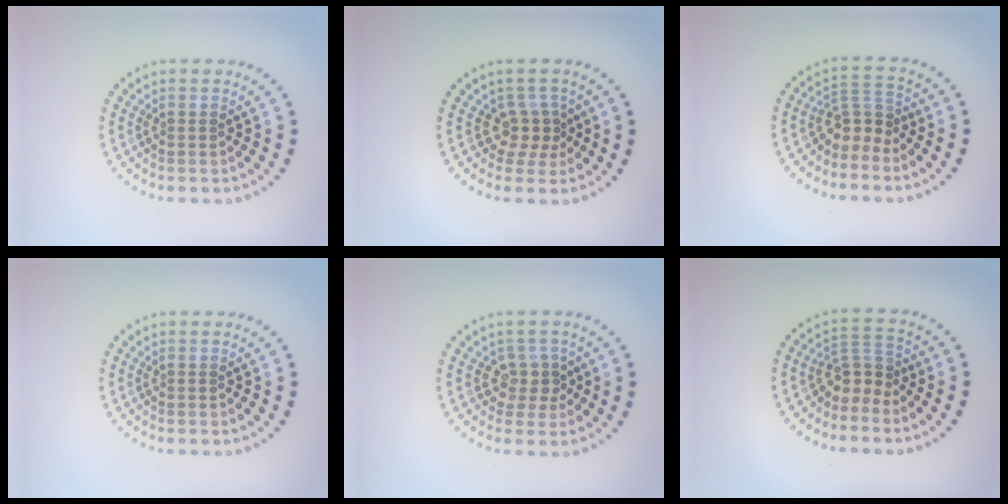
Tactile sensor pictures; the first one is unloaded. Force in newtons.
{"total": 2.4, "press": 1.8, "slide": 1.6}
{"total": 2.7, "press": 2.0, "slide": 1.9}
{"total": 0.0}
{"total": 2.2, "press": 1.8, "slide": 1.2}
{"total": 2.7, "press": 2.0, "slide": 1.9}